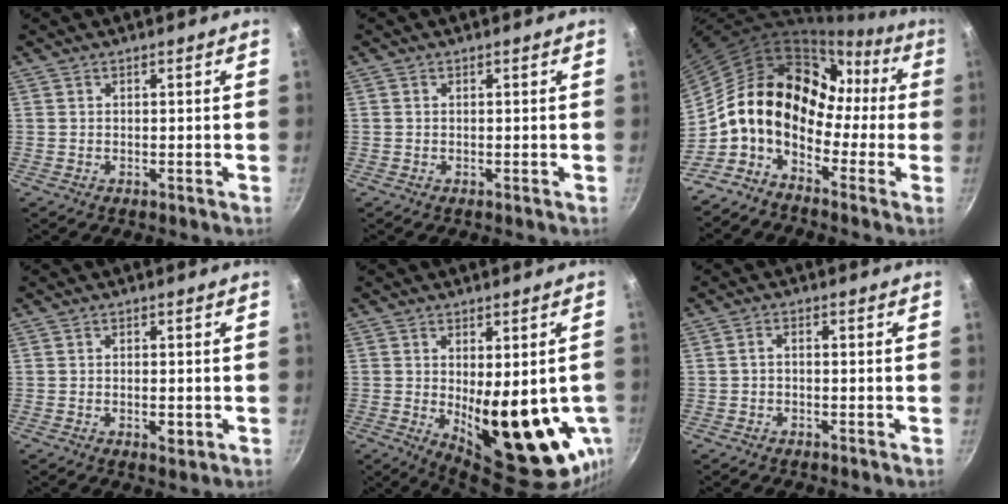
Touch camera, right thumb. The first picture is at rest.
{"total": 0.0}
{"total": 15.4, "force": [-2.5, 11.3, 10.1], "torque": [-0.135, 0.047, -0.069]}
{"total": 2.6, "force": [-0.7, 1.3, 2.2], "torque": [-0.040, -0.002, -0.011]}
{"total": 18.8, "force": [-2.6, 7.6, 17.0], "torque": [-0.202, -0.033, -0.015]}
{"total": 1.6, "force": [-0.6, 0.9, 1.2], "torque": [-0.023, 0.016, -0.013]}